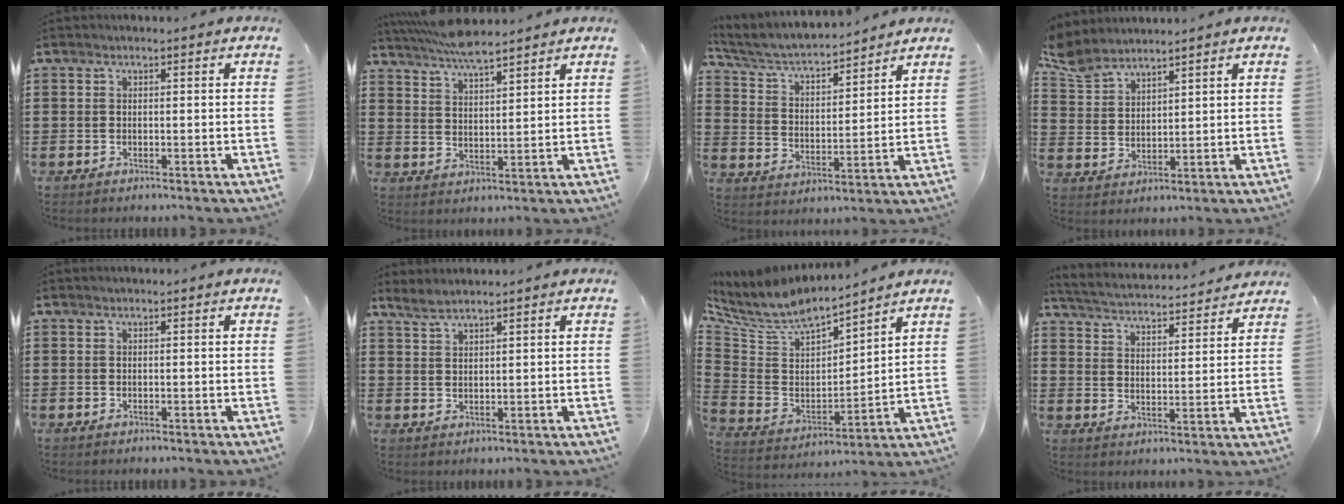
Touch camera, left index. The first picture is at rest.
{"total": 5.4, "force": [5.0, 0.3, 2.0], "torque": [-0.053, -0.018, 0.091]}
{"total": 4.7, "force": [4.3, 0.8, 1.8], "torque": [-0.055, -0.027, 0.068]}
{"total": 5.0, "force": [4.6, 1.4, 1.3], "torque": [-0.045, -0.014, 0.085]}
{"total": 0.0}
{"total": 2.0, "force": [1.9, 0.1, 0.7], "torque": [-0.018, 0.003, 0.036]}
{"total": 6.4, "force": [5.4, 2.0, 2.7], "torque": [-0.085, -0.042, 0.088]}
{"total": 3.5, "force": [3.5, -0.3, 0.2], "torque": [-0.027, -0.031, 0.052]}